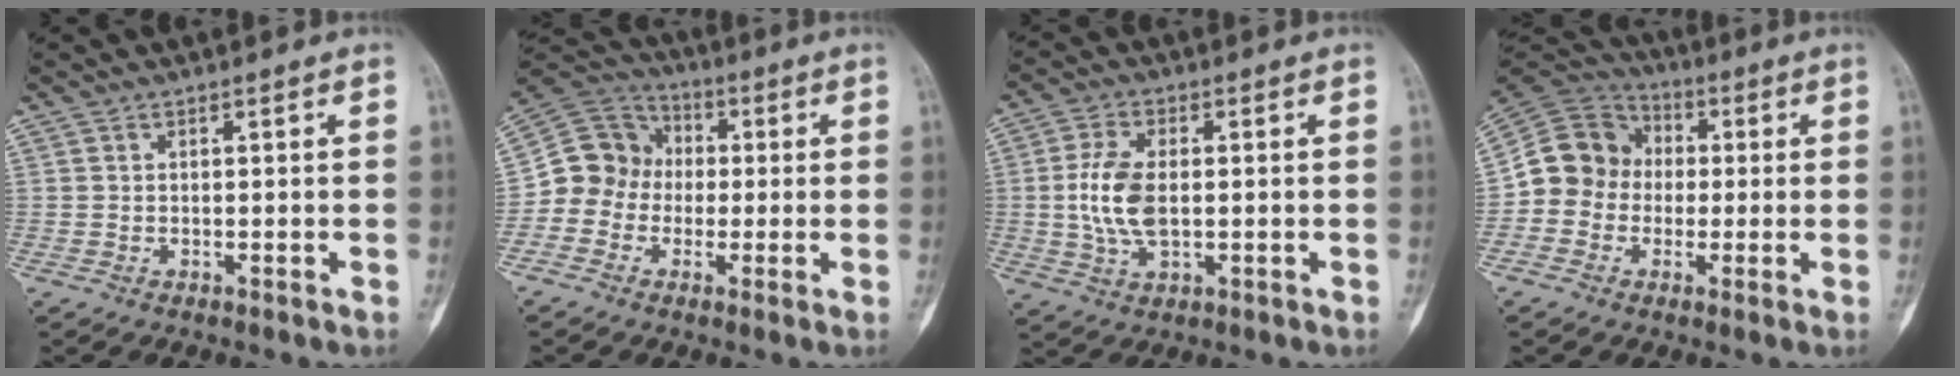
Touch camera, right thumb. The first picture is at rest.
{"total": 10.5, "force": [-1.4, 9.9, 3.2], "torque": [-0.028, 0.045, -0.038]}
{"total": 8.9, "force": [0.0, 4.8, 7.5], "torque": [-0.158, -0.001, 0.004]}
{"total": 11.4, "force": [-0.7, 10.5, 4.3], "torque": [-0.049, 0.034, -0.024]}